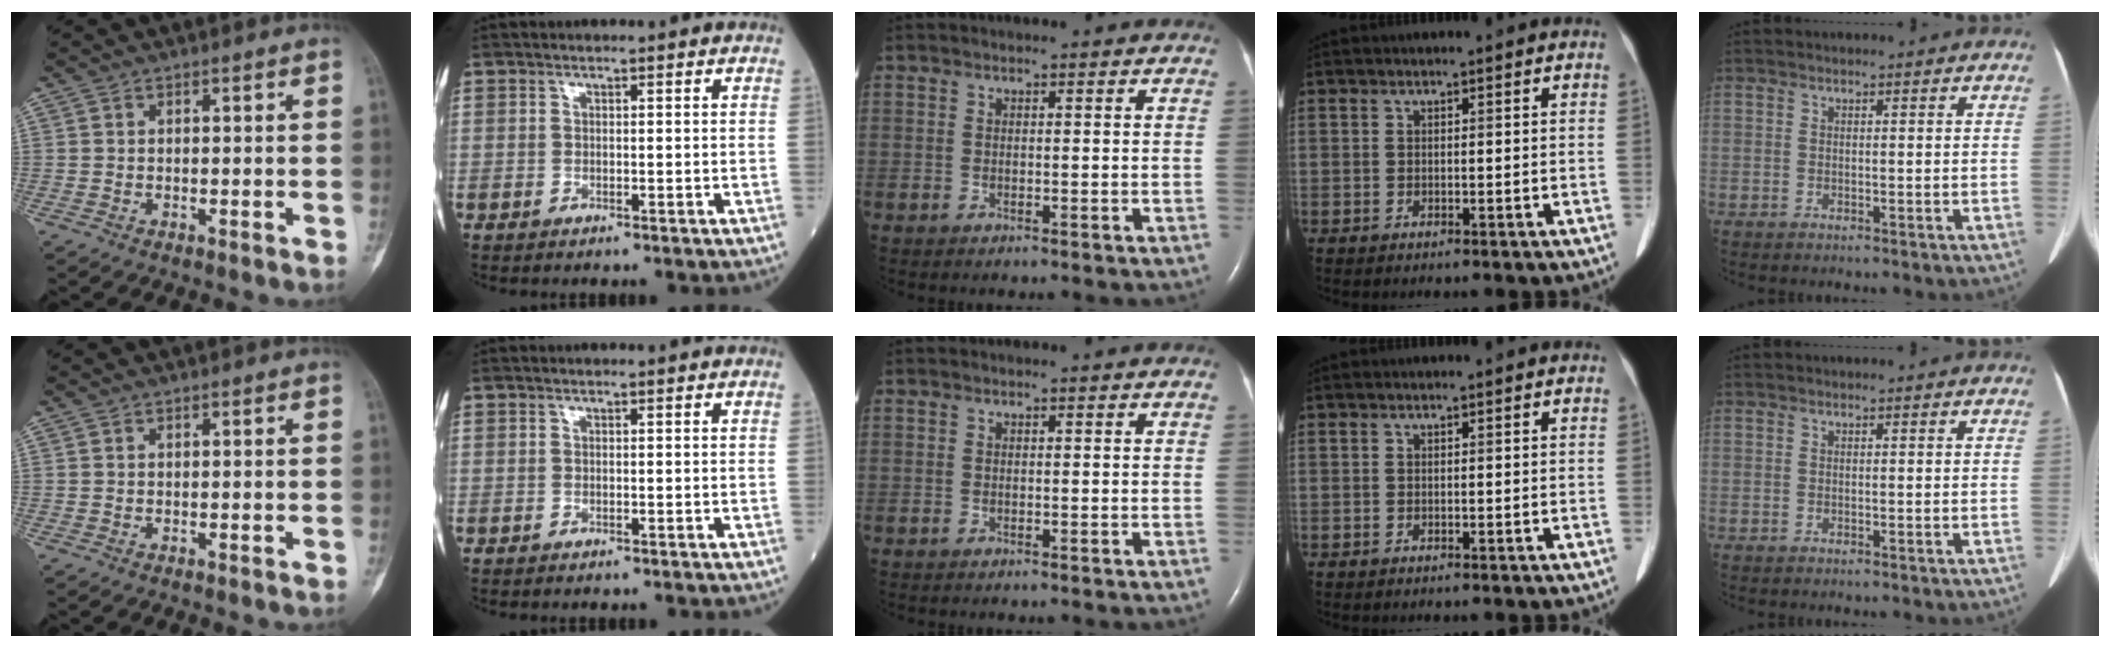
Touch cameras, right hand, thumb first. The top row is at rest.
{}